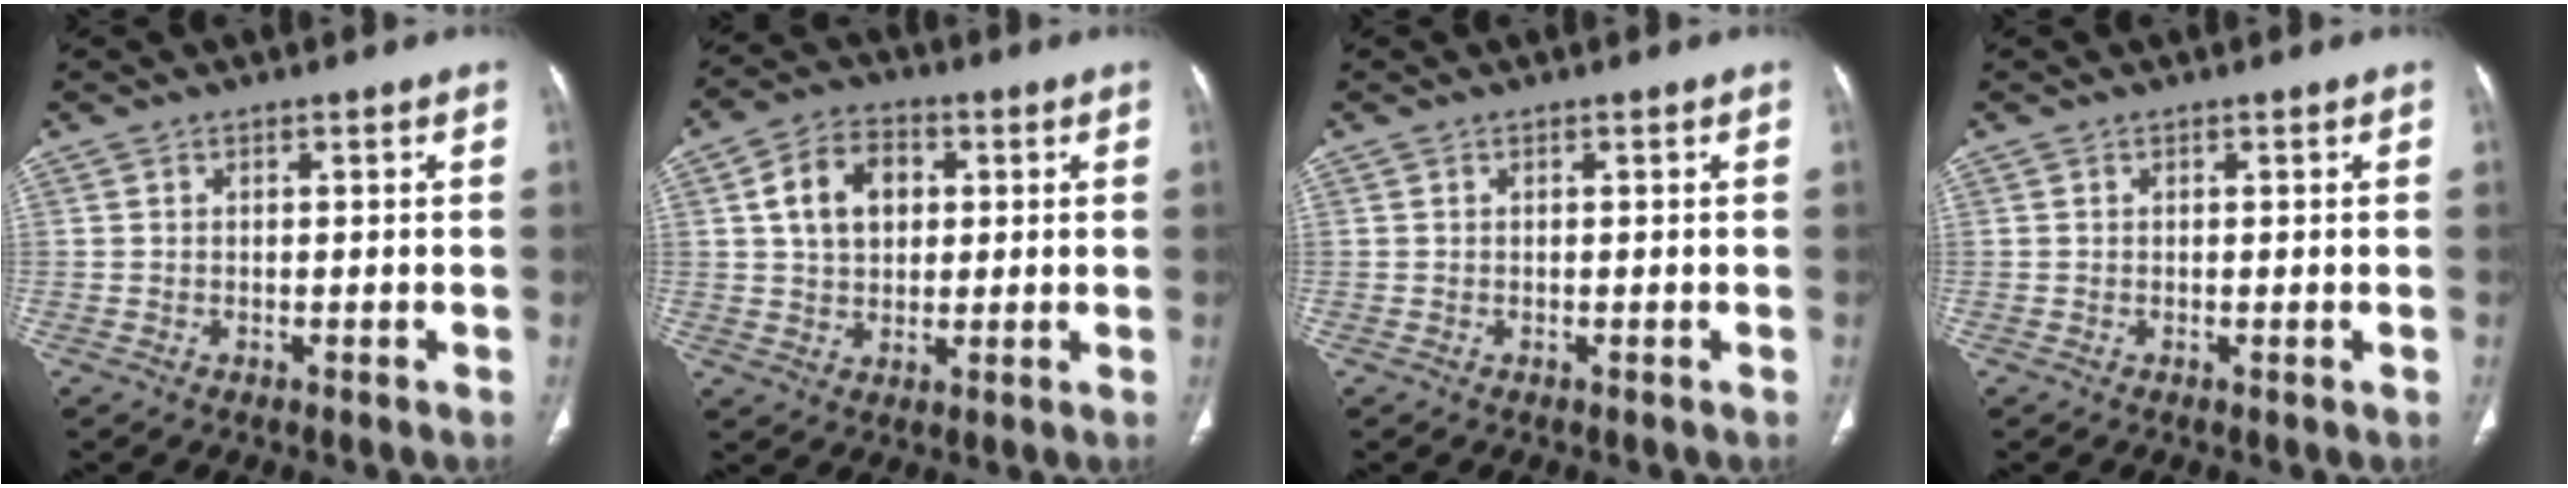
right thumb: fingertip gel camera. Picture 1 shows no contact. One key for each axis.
{"total": 9.9, "fx": 2.2, "fy": 7.2, "fz": 6.4, "tx": -0.086, "ty": 0.004, "tz": 0.036}
{"total": 0.0}
{"total": 0.0}